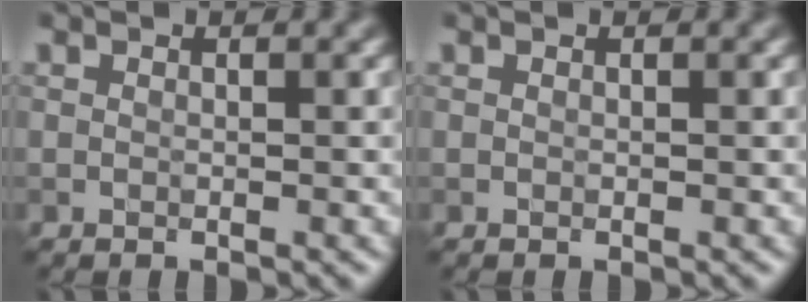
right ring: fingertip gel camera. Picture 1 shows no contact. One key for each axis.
{"total": 0.0}